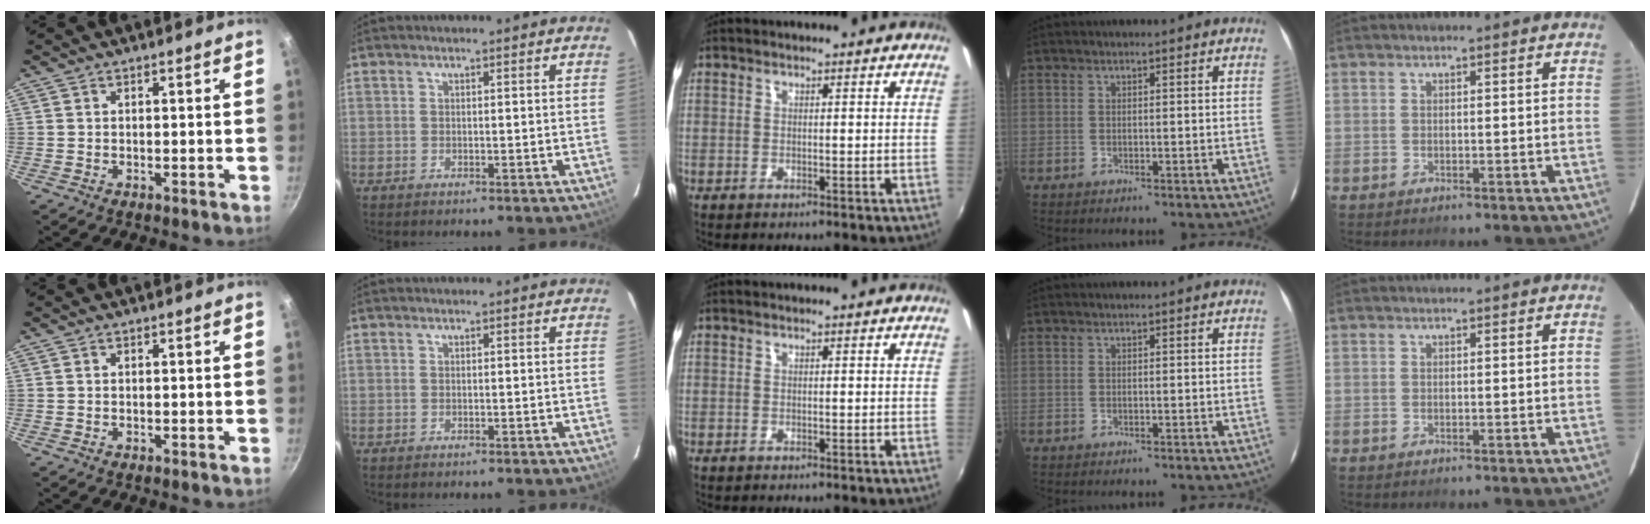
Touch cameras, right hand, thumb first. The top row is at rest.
{}